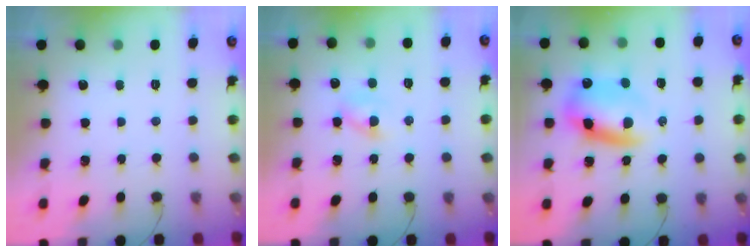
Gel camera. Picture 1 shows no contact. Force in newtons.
{"total": 2.8, "press": 2.5, "slide": 1.3}
{"total": 10.4, "press": 10.0, "slide": 2.7}